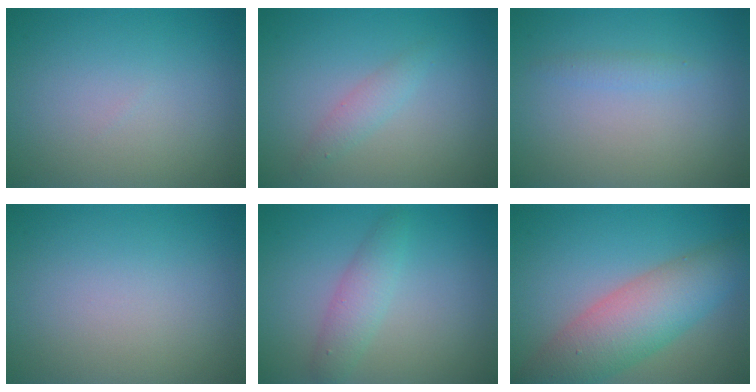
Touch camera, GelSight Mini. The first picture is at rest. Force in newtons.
{"total": 1.5, "press": 1.5, "slide": 0.0}
{"total": 0.9, "press": 0.9, "slide": 0.0}
{"total": 0.0}
{"total": 2.4, "press": 2.4, "slide": 0.1}
{"total": 7.3, "press": 7.3, "slide": 0.3}